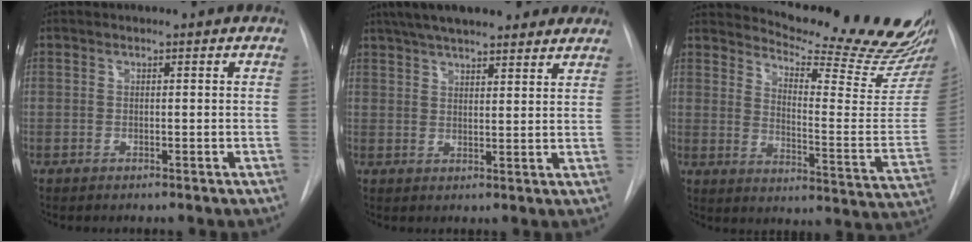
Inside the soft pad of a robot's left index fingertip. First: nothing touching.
{"total": 17.4, "force": [14.2, 4.0, 9.1], "torque": [-0.150, 0.043, 0.197]}
{"total": 24.0, "force": [22.1, 0.4, 9.2], "torque": [-0.140, -0.136, 0.278]}